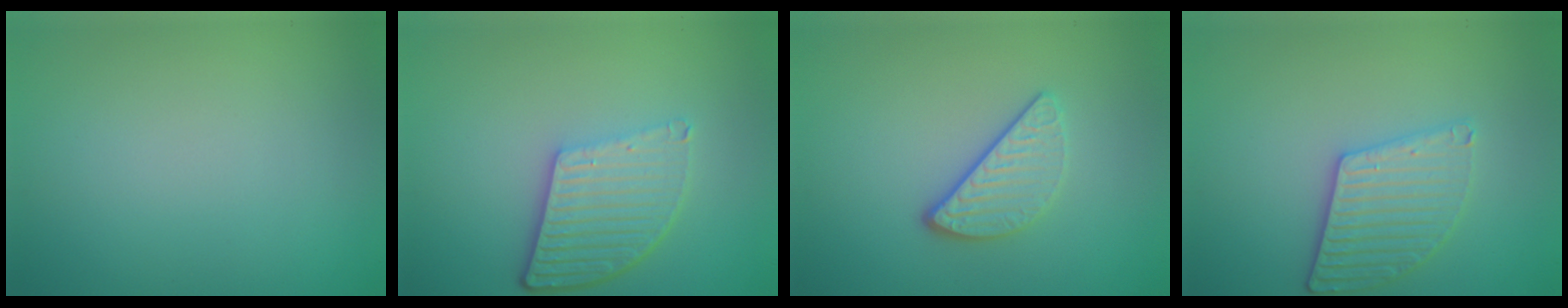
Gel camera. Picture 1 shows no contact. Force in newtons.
{"total": 5.5, "press": 4.0, "slide": 3.8}
{"total": 3.2, "press": 2.5, "slide": 1.9}
{"total": 3.7, "press": 3.4, "slide": 1.4}